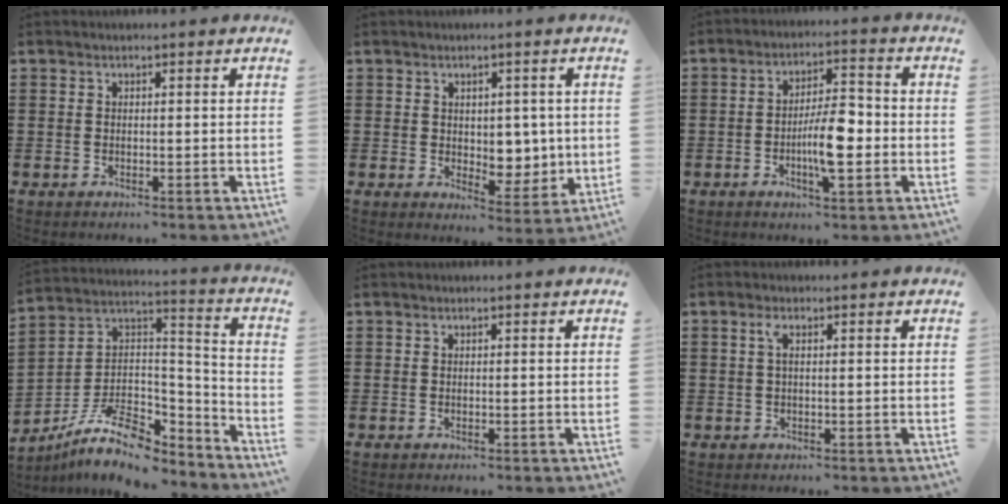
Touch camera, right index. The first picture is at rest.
{"total": 4.7, "force": [1.4, 3.9, 2.3], "torque": [-0.037, -0.005, 0.022]}
{"total": 7.7, "force": [-1.9, 2.5, 7.1], "torque": [-0.125, -0.001, -0.039]}
{"total": 11.4, "force": [-8.0, 5.1, 6.4], "torque": [-0.133, 0.021, -0.152]}
{"total": 0.0}
{"total": 1.7, "force": [0.3, 0.3, 1.6], "torque": [-0.033, 0.003, 0.004]}